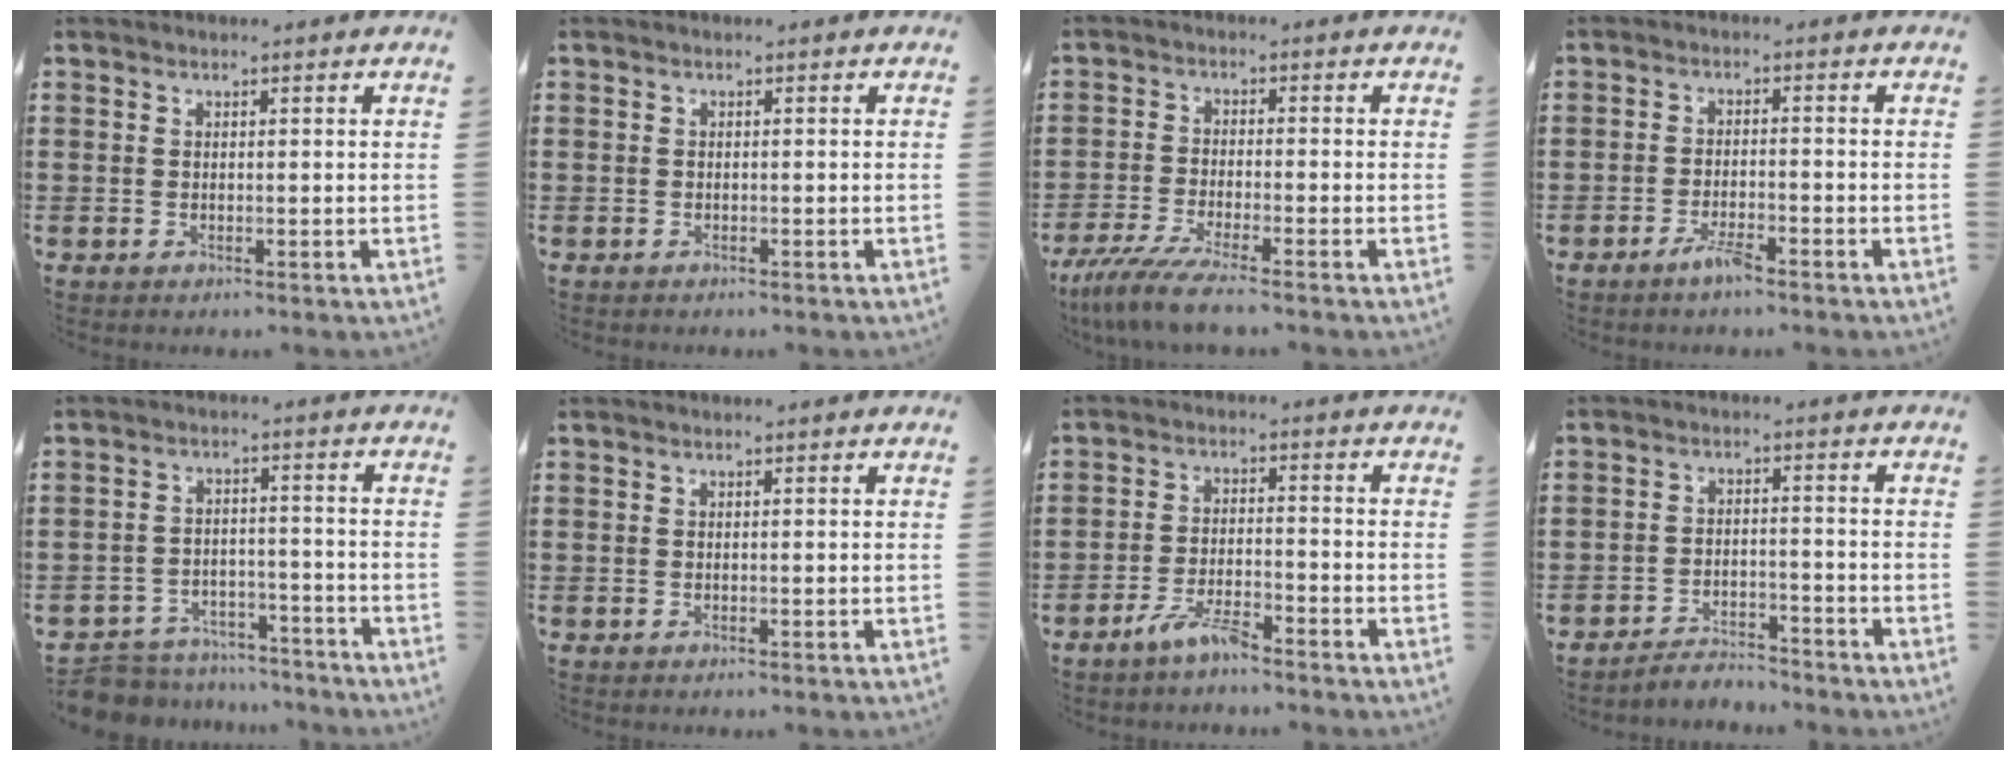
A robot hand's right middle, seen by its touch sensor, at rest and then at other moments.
{"total": 0.8, "force": [-0.5, 0.5, -0.1], "torque": [0.002, 0.005, -0.013]}
{"total": 6.0, "force": [-5.0, 0.1, 3.3], "torque": [-0.088, -0.024, -0.102]}
{"total": 3.1, "force": [-2.2, 0.4, 2.1], "torque": [-0.051, -0.004, -0.044]}
{"total": 5.9, "force": [-5.8, 1.2, 0.2], "torque": [-0.014, 0.014, -0.122]}
{"total": 0.0}
{"total": 4.7, "force": [-3.7, 0.7, 2.9], "torque": [-0.062, -0.002, -0.071]}
{"total": 3.6, "force": [-3.6, 0.6, -0.2], "torque": [-0.005, 0.004, -0.078]}